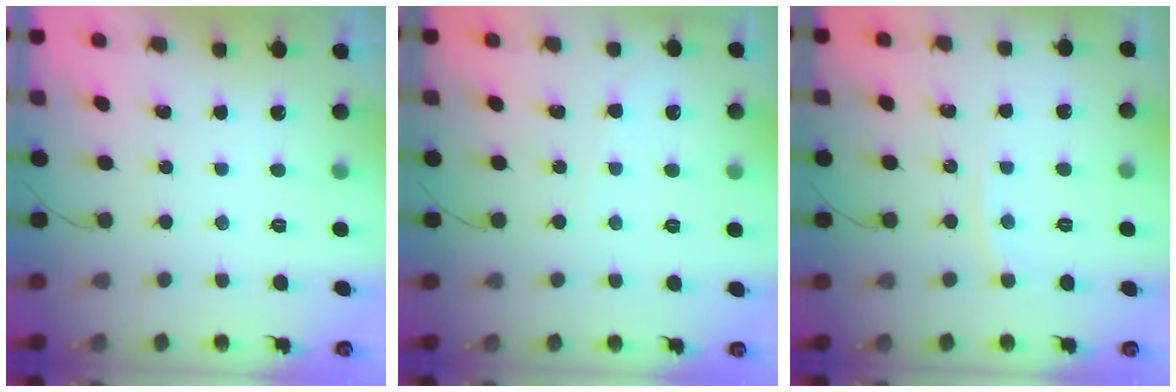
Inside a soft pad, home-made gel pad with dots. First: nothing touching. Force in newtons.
{"total": 3.4, "press": 3.4, "slide": 0.4}
{"total": 3.4, "press": 3.4, "slide": 0.0}